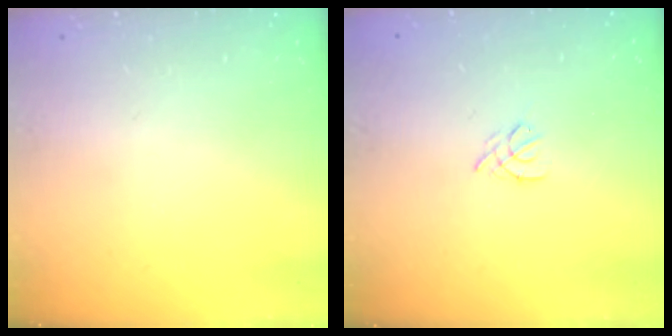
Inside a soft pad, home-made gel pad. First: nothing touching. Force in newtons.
{"total": 2.5, "press": 2.4, "slide": 0.6}